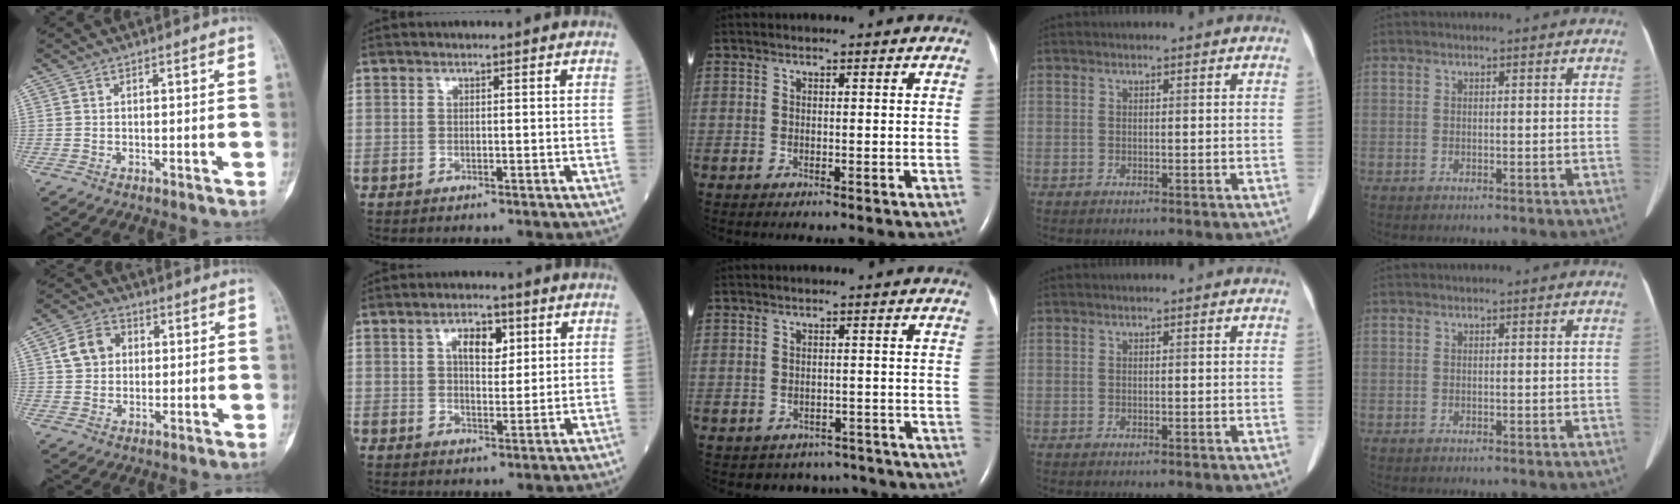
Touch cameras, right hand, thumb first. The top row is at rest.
{"thumb": {"total": 6.9, "force": [1.5, 5.7, 3.6], "torque": [-0.049, 0.008, 0.020]}, "index": {"total": 5.1, "force": [2.0, 2.6, 4.0], "torque": [-0.065, 0.008, 0.032]}, "middle": {"total": 5.8, "force": [-5.0, 3.1, -0.2], "torque": [0.010, 0.020, -0.054]}}